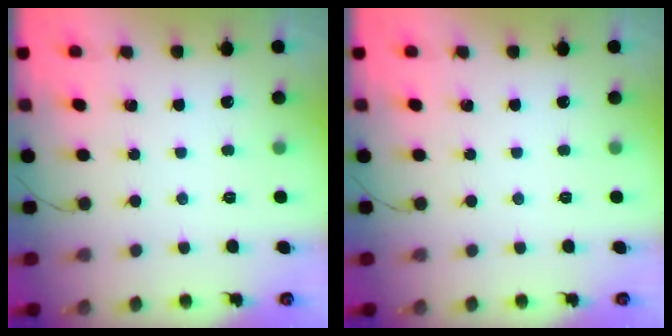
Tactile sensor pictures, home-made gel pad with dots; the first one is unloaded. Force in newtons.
{"total": 0.0}